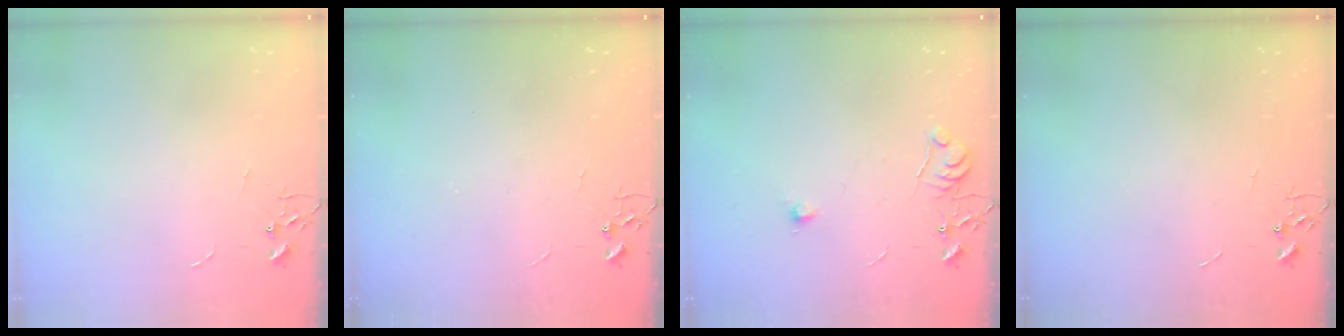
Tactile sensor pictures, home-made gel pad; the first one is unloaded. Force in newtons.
{"total": 0.0}
{"total": 7.7, "press": 7.7, "slide": 0.8}
{"total": 0.0}